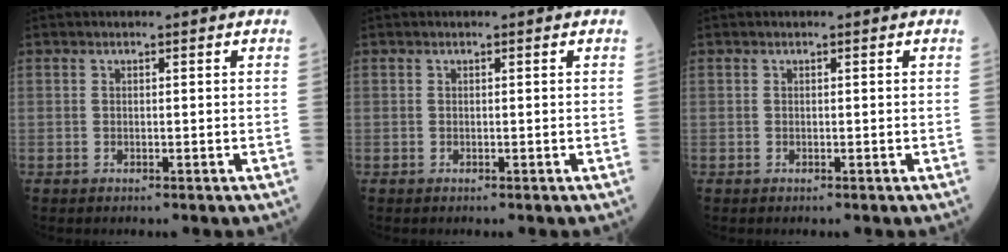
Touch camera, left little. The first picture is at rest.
{"total": 0.0}
{"total": 0.0}